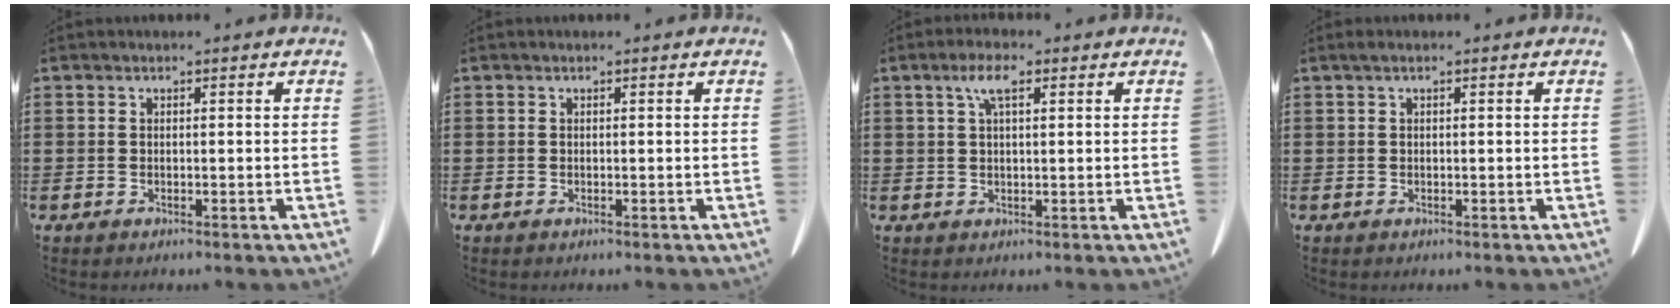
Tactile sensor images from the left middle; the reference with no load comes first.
{"total": 0.0}
{"total": 4.2, "force": [1.9, 1.3, 3.5], "torque": [-0.076, 0.011, 0.031]}
{"total": 0.6, "force": [0.1, 0.1, 0.5], "torque": [-0.010, 0.002, 0.002]}